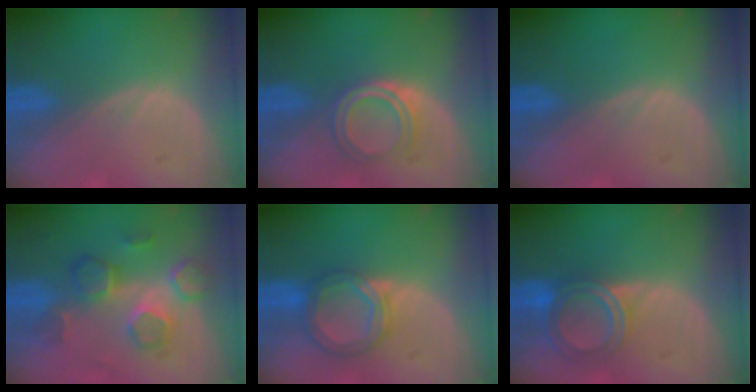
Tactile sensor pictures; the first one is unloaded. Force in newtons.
{"total": 4.2, "press": 4.0, "slide": 1.1}
{"total": 0.0}
{"total": 8.8, "press": 7.6, "slide": 4.5}
{"total": 6.3, "press": 5.7, "slide": 2.5}
{"total": 6.0, "press": 5.4, "slide": 2.6}